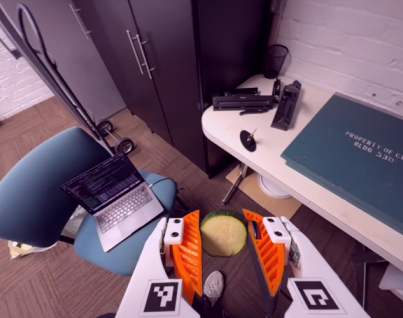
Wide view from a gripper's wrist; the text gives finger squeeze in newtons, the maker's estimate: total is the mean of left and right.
{"total": 10.7, "left": 10.8, "right": 10.6}